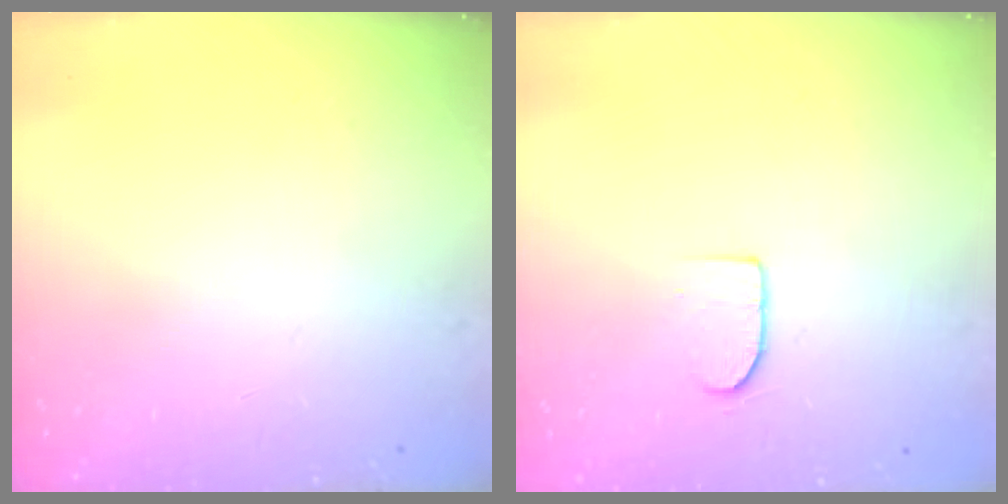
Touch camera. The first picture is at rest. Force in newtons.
{"total": 6.0, "press": 5.9, "slide": 0.6}